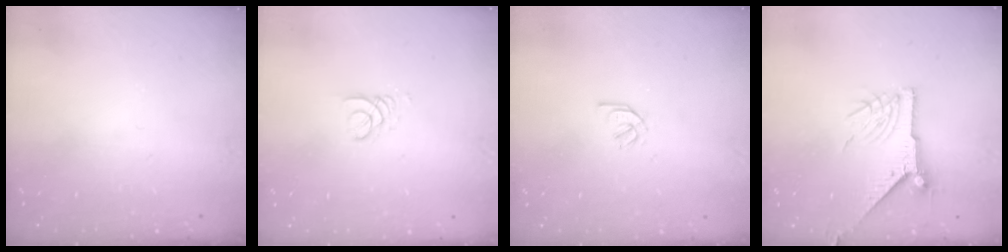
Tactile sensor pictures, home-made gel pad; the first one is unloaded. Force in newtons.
{"total": 2.6, "press": 2.6, "slide": 0.2}
{"total": 1.8, "press": 1.8, "slide": 0.4}
{"total": 9.0, "press": 9.0, "slide": 0.4}